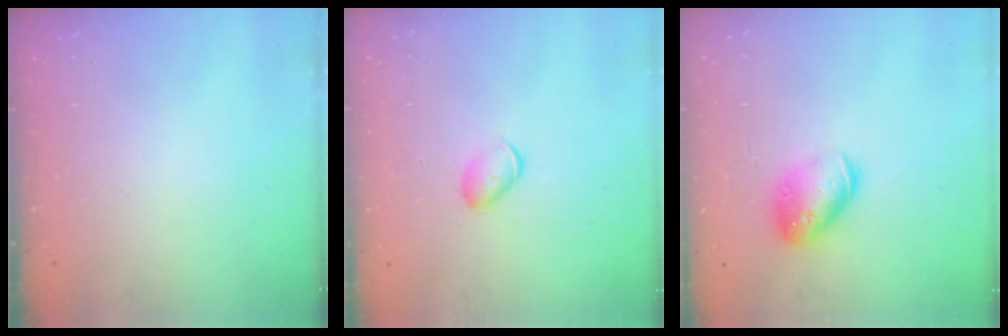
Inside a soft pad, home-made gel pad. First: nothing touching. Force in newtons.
{"total": 5.4, "press": 5.4, "slide": 0.7}
{"total": 13.7, "press": 13.5, "slide": 2.0}